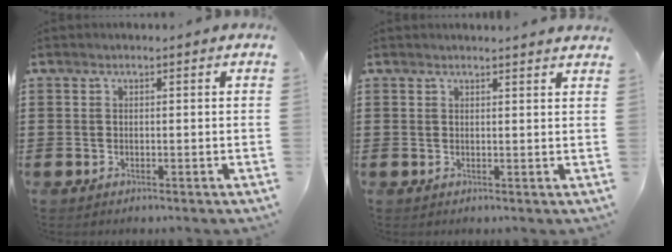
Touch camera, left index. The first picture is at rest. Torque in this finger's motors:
{"motor_torque": [0.20, 0.29, 0.00, 0.02]}